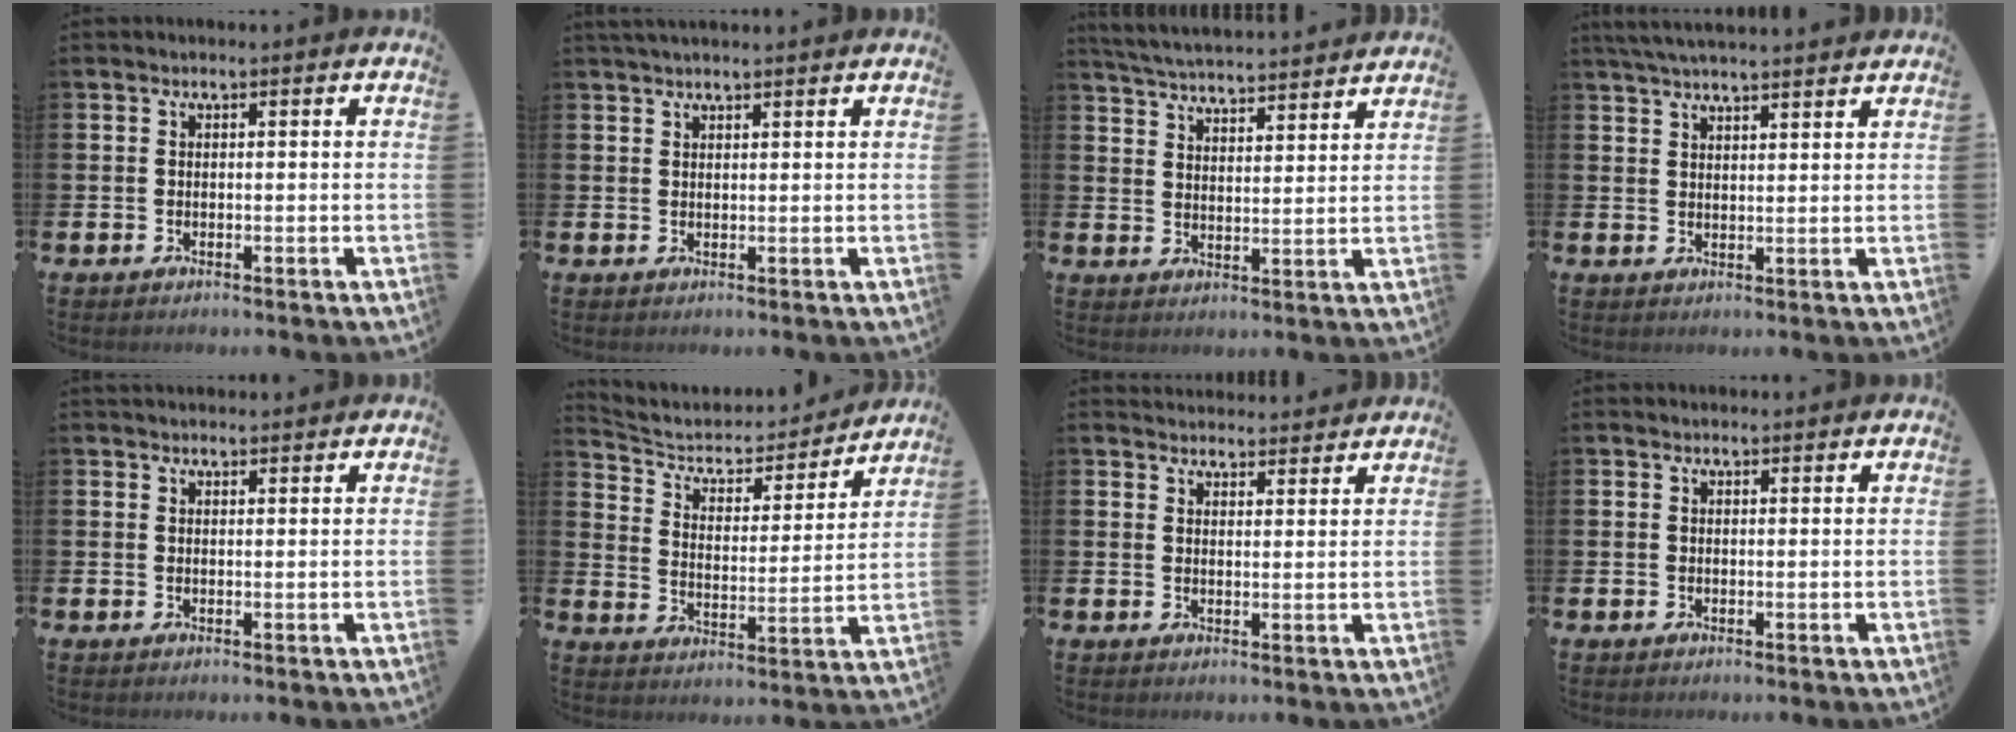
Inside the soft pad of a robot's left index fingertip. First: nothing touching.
{"total": 1.7, "force": [1.6, 0.1, 0.5], "torque": [-0.011, 0.001, 0.029]}
{"total": 5.1, "force": [5.1, 0.1, 0.4], "torque": [-0.032, -0.038, 0.089]}
{"total": 4.2, "force": [4.1, 0.0, 0.9], "torque": [-0.034, -0.008, 0.077]}
{"total": 1.5, "force": [1.5, 0.4, 0.1], "torque": [0.005, -0.002, 0.026]}
{"total": 5.7, "force": [5.1, 2.4, 1.2], "torque": [-0.059, -0.039, 0.082]}
{"total": 3.2, "force": [3.1, 0.5, -0.2], "torque": [0.007, -0.020, 0.056]}
{"total": 0.7, "force": [0.7, 0.2, 0.1], "torque": [0.010, -0.003, 0.011]}